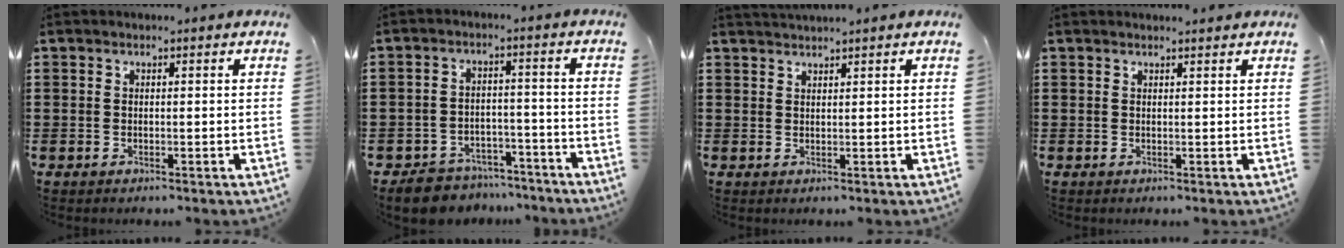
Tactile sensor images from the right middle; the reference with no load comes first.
{"total": 5.9, "force": [-5.7, 1.3, 0.5], "torque": [-0.020, 0.013, -0.115]}
{"total": 1.5, "force": [1.5, -0.1, -0.1], "torque": [-0.001, 0.002, 0.028]}
{"total": 0.7, "force": [0.7, 0.0, 0.2], "torque": [0.003, -0.005, 0.012]}